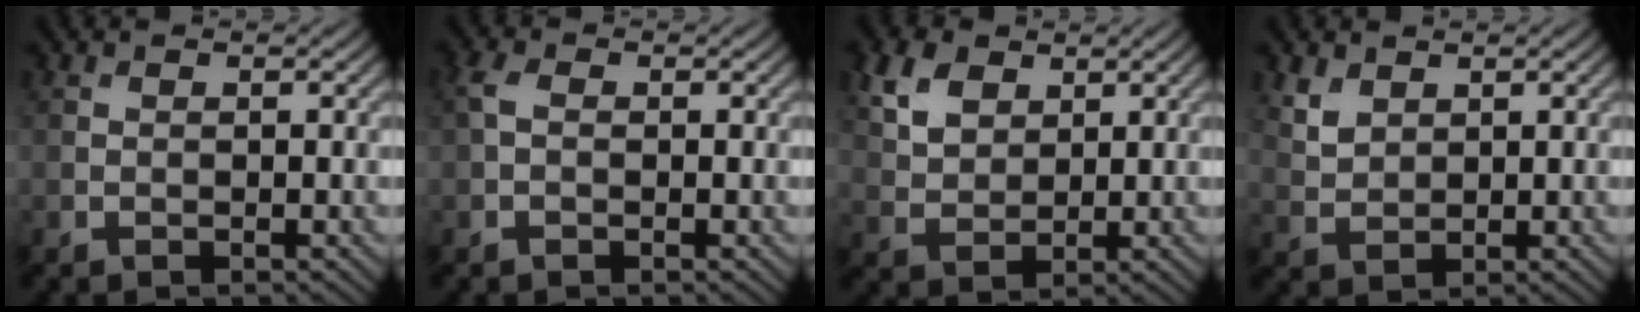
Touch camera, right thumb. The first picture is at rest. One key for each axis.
{"total": 2.2, "fx": 0.2, "fy": 1.4, "fz": 1.6, "tx": -0.041, "ty": 0.005, "tz": -0.002}
{"total": 5.7, "fx": 2.9, "fy": 3.7, "fz": 3.2, "tx": -0.082, "ty": 0.003, "tz": 0.061}
{"total": 3.0, "fx": 1.9, "fy": 1.8, "fz": 1.3, "tx": -0.036, "ty": -0.003, "tz": 0.046}